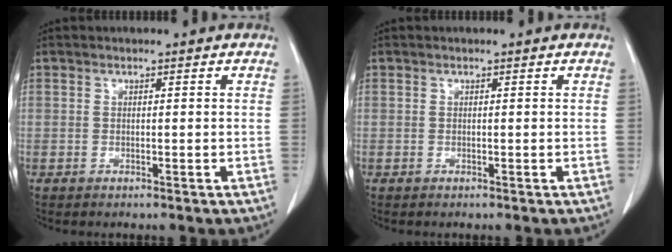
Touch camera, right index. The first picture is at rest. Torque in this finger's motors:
{"motor_torque": [0.00, 0.00, 0.00, 0.00]}